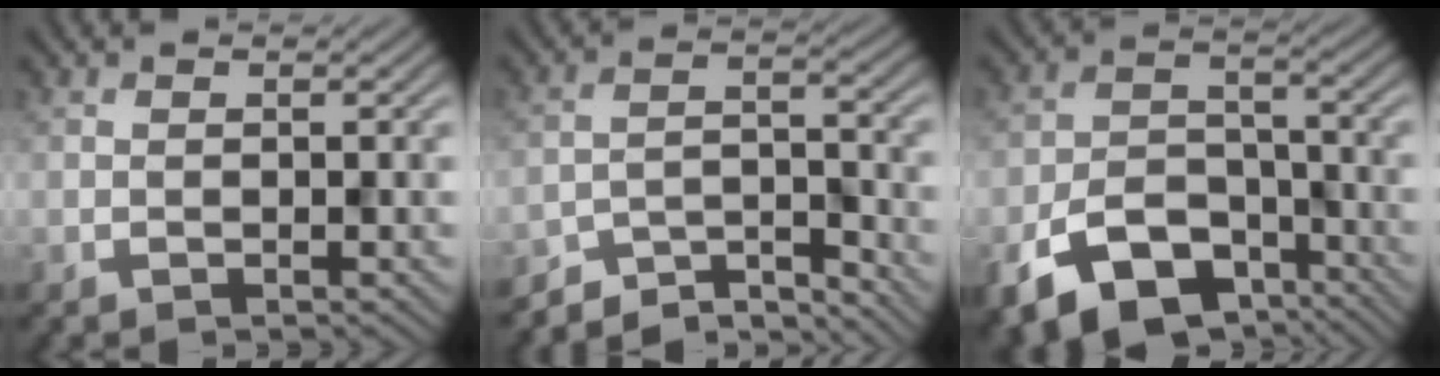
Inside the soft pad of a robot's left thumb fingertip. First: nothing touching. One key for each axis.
{"total": 7.1, "fx": -6.6, "fy": 1.5, "fz": 2.1, "tx": -0.038, "ty": 0.002, "tz": -0.119}
{"total": 11.3, "fx": -6.8, "fy": 6.5, "fz": 6.2, "tx": -0.129, "ty": -0.023, "tz": -0.119}